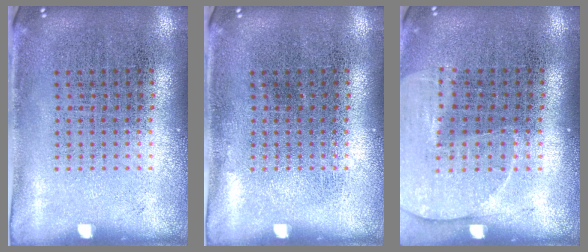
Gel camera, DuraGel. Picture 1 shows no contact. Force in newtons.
{"total": 0.0}
{"total": 1.3, "press": 1.2, "slide": 0.4}